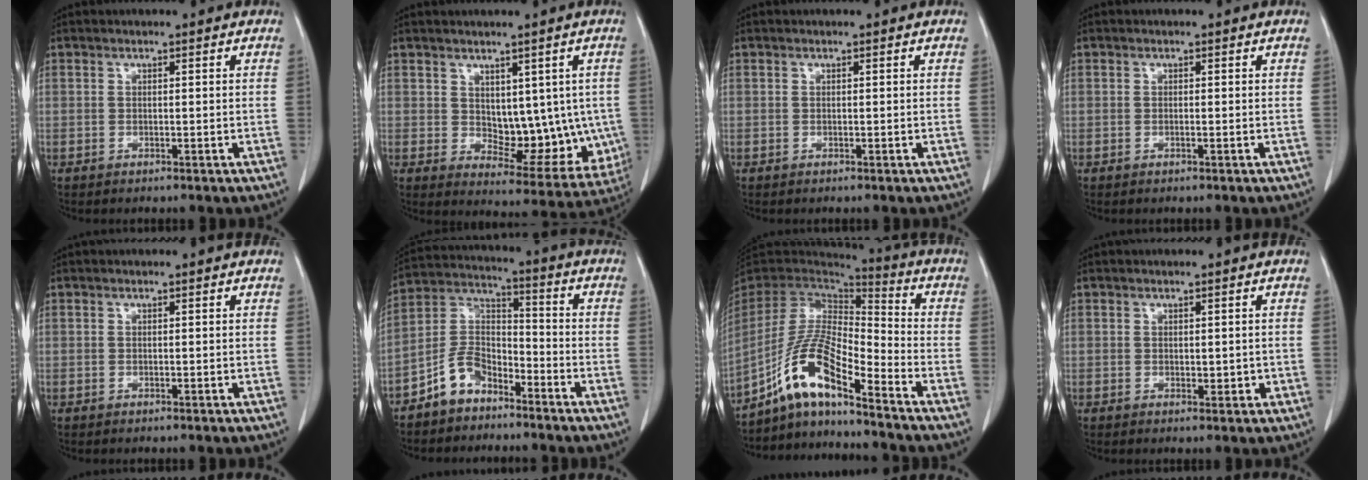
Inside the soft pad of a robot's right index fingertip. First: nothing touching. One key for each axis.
{"total": 10.9, "fx": 1.2, "fy": 6.5, "fz": 8.7, "tx": -0.097, "ty": 0.003, "tz": 0.041}
{"total": 0.0}
{"total": 0.0}
{"total": 0.0}
{"total": 8.0, "fx": -5.7, "fy": 4.6, "fz": 3.3, "tx": -0.070, "ty": 0.023, "tz": -0.110}
{"total": 12.5, "fx": -8.1, "fy": 1.9, "fz": 9.3, "tx": -0.192, "ty": 0.008, "tz": -0.151}
{"total": 1.5, "fx": 0.1, "fy": 1.0, "fz": 1.1, "tx": -0.011, "ty": -0.001, "tz": 0.006}